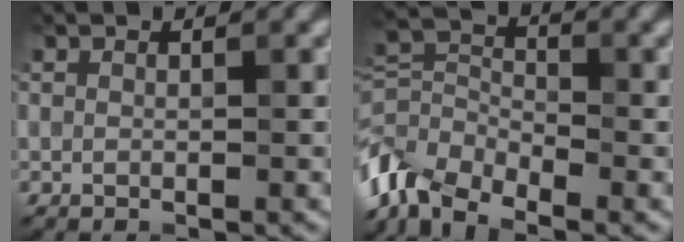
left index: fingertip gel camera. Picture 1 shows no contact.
{"total": 6.5, "force": [-4.5, 3.4, 3.3], "torque": [-0.069, 0.002, -0.105]}